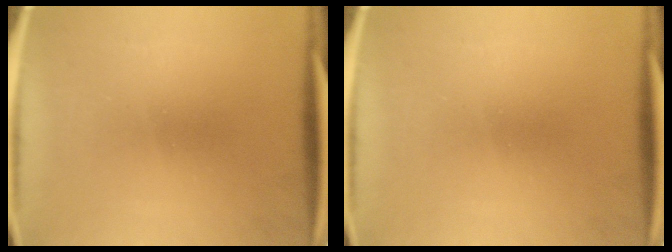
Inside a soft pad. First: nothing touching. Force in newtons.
{"total": 0.0}